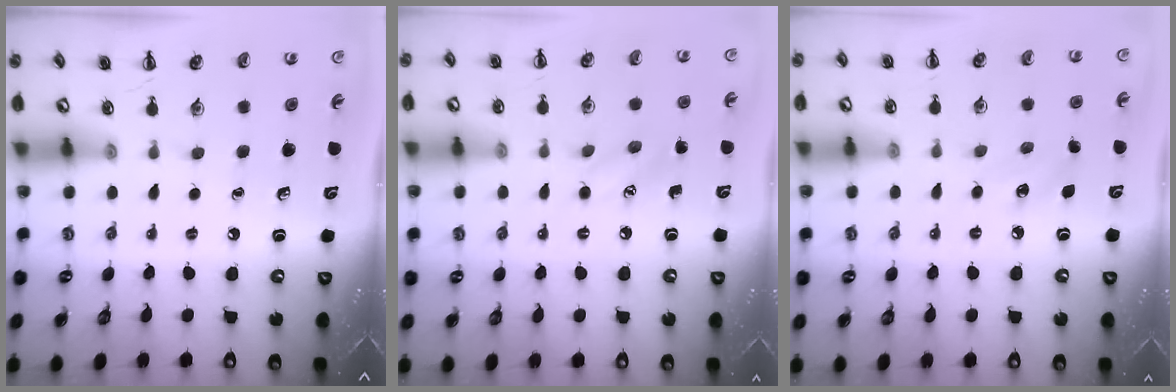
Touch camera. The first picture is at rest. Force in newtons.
{"total": 5.6, "press": 5.4, "slide": 1.4}
{"total": 7.1, "press": 6.7, "slide": 2.1}